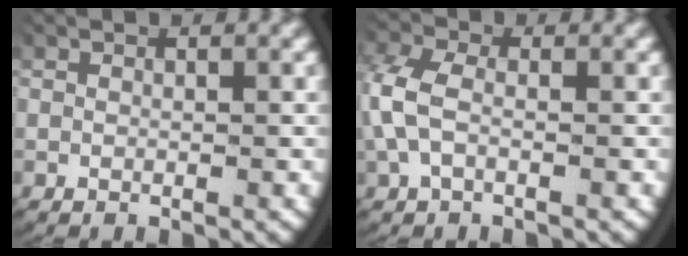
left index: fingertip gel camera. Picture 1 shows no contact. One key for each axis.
{"total": 3.7, "fx": -0.2, "fy": 2.6, "fz": 2.6, "tx": -0.087, "ty": -0.010, "tz": 0.001}